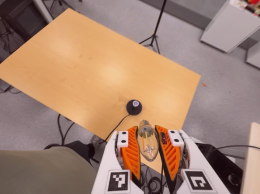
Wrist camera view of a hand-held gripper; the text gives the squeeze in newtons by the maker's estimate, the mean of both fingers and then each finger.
{"total": 25.4, "left": 28.6, "right": 22.2}